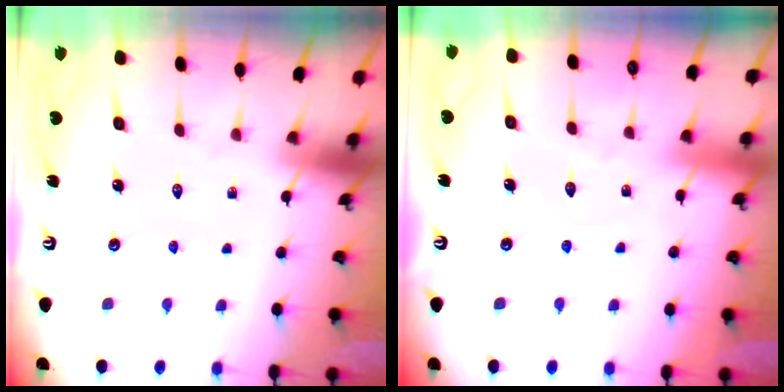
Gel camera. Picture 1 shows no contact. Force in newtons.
{"total": 5.9, "press": 5.8, "slide": 0.4}